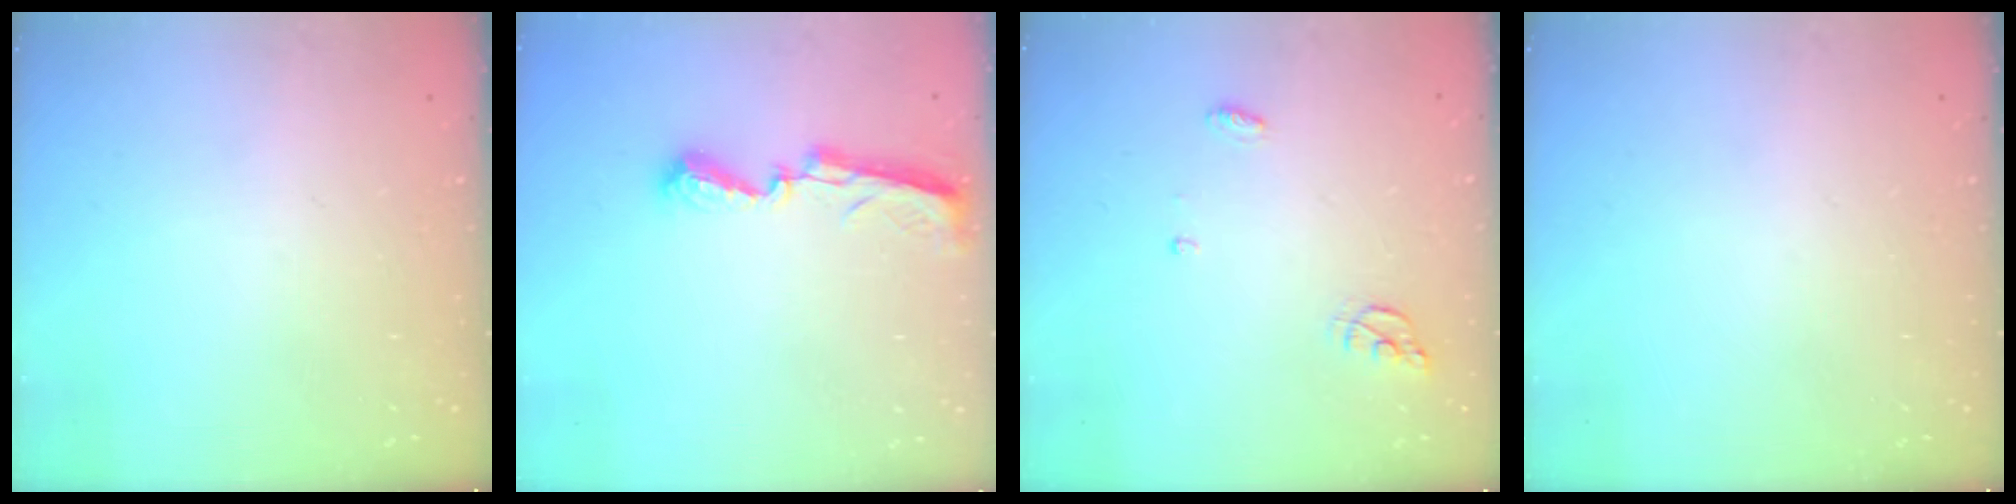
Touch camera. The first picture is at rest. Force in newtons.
{"total": 8.9, "press": 8.9, "slide": 0.2}
{"total": 5.2, "press": 5.2, "slide": 0.2}
{"total": 0.0}